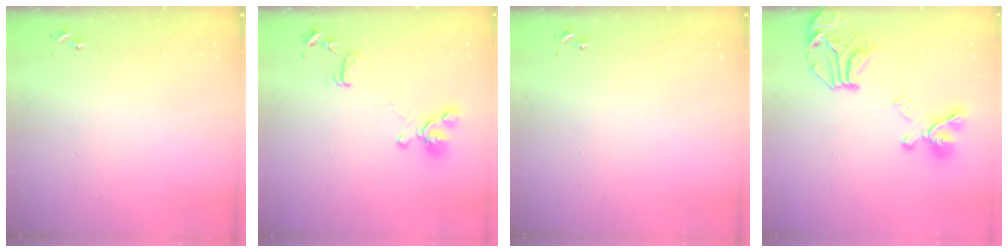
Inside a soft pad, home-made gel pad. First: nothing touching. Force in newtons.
{"total": 13.1, "press": 13.0, "slide": 1.2}
{"total": 0.0}
{"total": 21.7, "press": 21.6, "slide": 2.0}